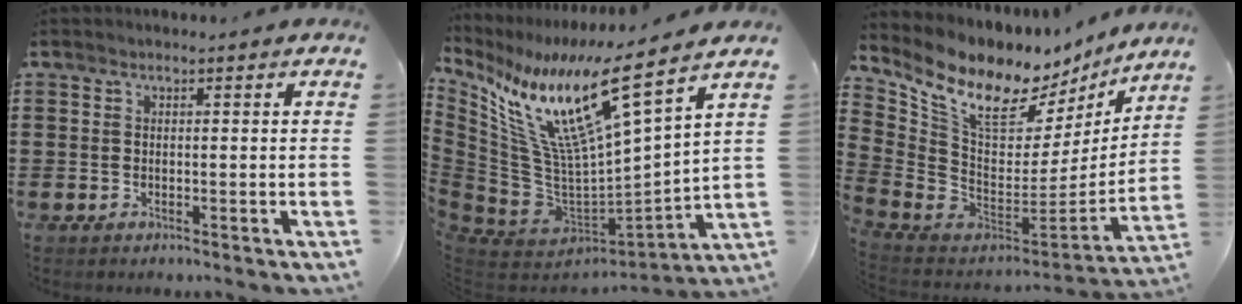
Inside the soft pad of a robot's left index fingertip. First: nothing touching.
{"total": 14.9, "force": [8.9, 2.9, 11.6], "torque": [-0.253, -0.069, 0.141]}
{"total": 12.2, "force": [8.4, 5.5, 6.8], "torque": [-0.153, -0.067, 0.146]}